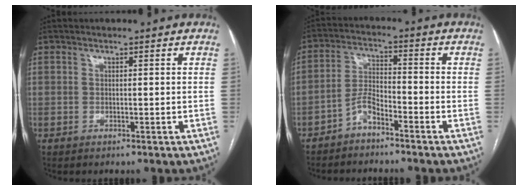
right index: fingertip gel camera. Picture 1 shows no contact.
{"total": 4.3, "force": [-3.3, 1.0, 2.5], "torque": [-0.052, 0.007, -0.065]}